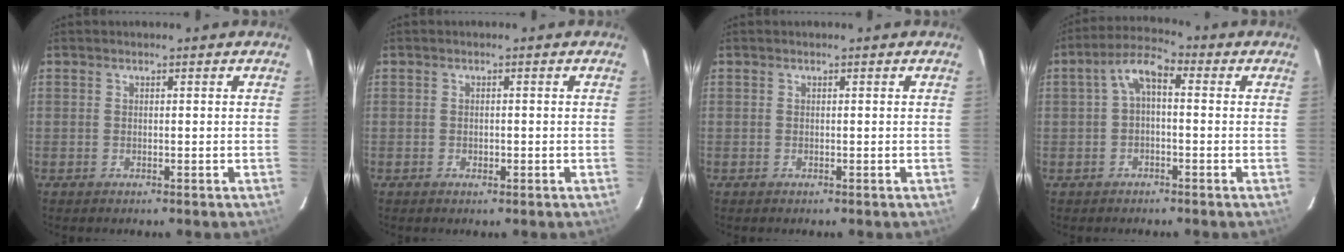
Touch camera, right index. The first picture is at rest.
{"total": 1.1, "force": [-0.7, 0.7, 0.4], "torque": [-0.008, 0.000, -0.009]}
{"total": 0.0}
{"total": 5.0, "force": [-0.1, 2.3, 4.5], "torque": [-0.094, 0.022, -0.003]}